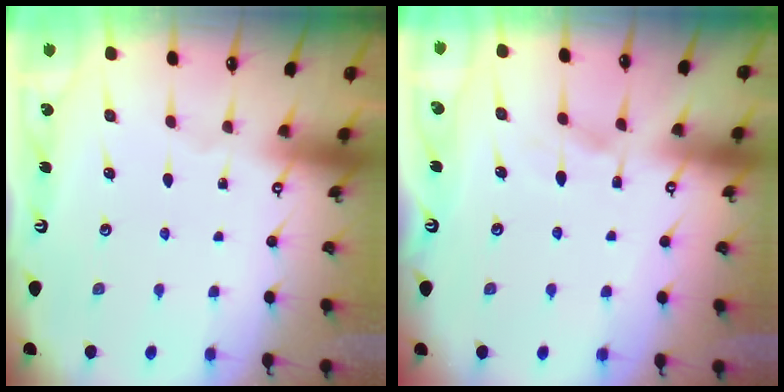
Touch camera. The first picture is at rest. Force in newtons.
{"total": 5.4, "press": 5.4, "slide": 0.6}